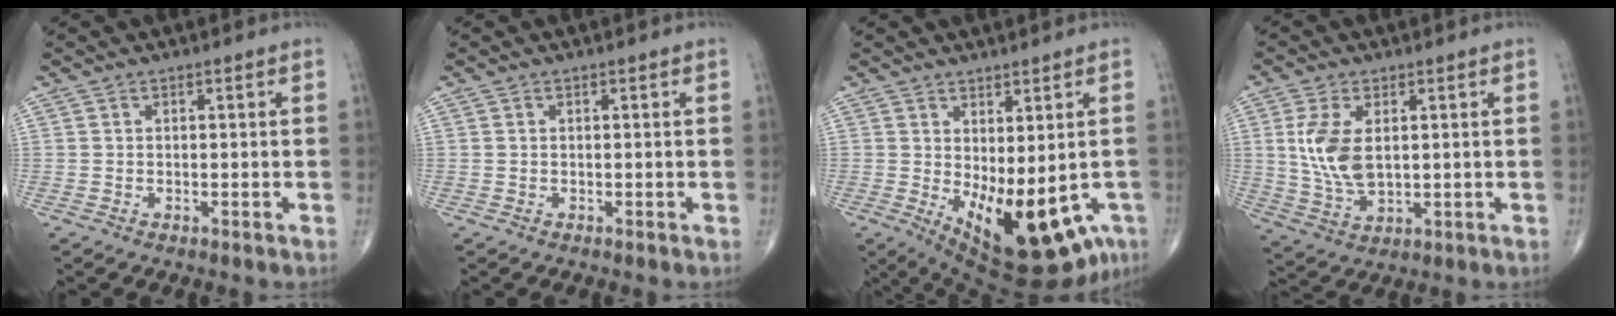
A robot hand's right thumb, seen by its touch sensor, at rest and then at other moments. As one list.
[{"total": 0.0}, {"total": 17.3, "force": [-5.2, 7.8, 14.6], "torque": [-0.182, -0.015, -0.049]}, {"total": 9.6, "force": [1.6, 5.3, 7.8], "torque": [-0.161, -0.013, 0.040]}]